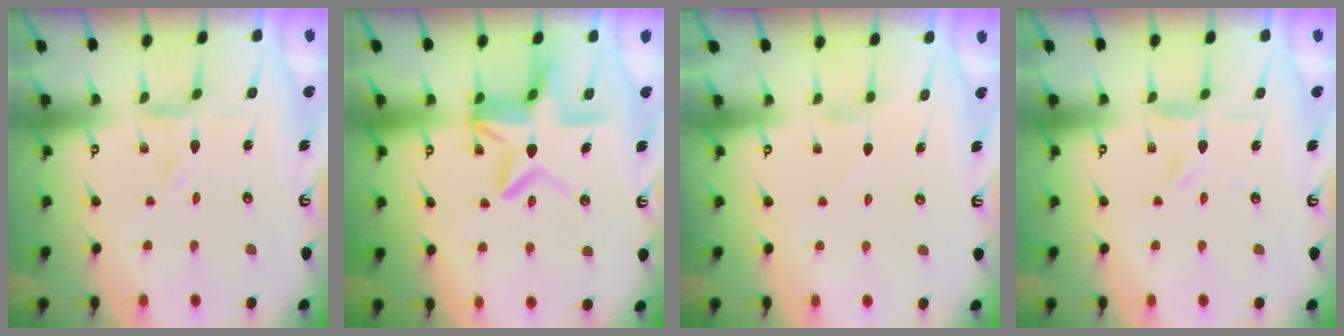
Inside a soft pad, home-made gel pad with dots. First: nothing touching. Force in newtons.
{"total": 12.2, "press": 12.1, "slide": 1.3}
{"total": 0.9, "press": 0.9, "slide": 0.3}
{"total": 2.2, "press": 2.2, "slide": 0.2}